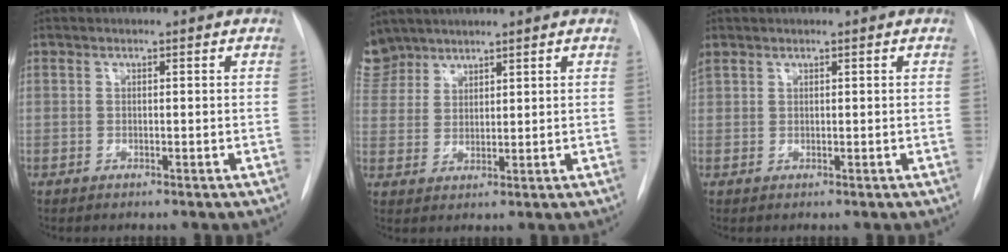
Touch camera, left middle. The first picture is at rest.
{"total": 6.9, "force": [5.9, 3.5, 0.2], "torque": [-0.003, 0.007, 0.122]}
{"total": 1.7, "force": [1.2, 1.1, 0.5], "torque": [-0.030, 0.020, 0.031]}